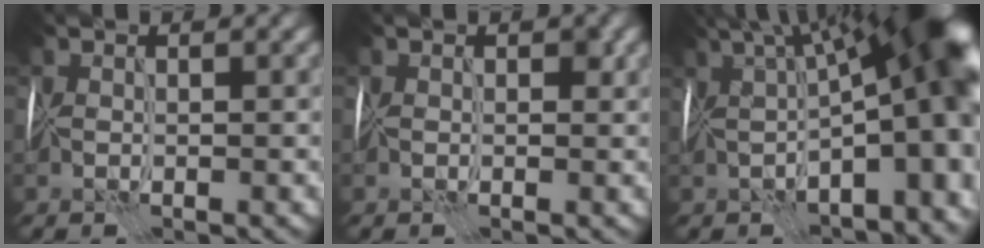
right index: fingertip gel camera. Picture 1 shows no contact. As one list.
[{"total": 1.2, "force": [0.4, 0.9, 0.7], "torque": [-0.004, 0.001, 0.003]}, {"total": 17.8, "force": [0.1, 7.2, 16.3], "torque": [-0.200, 0.010, 0.020]}]